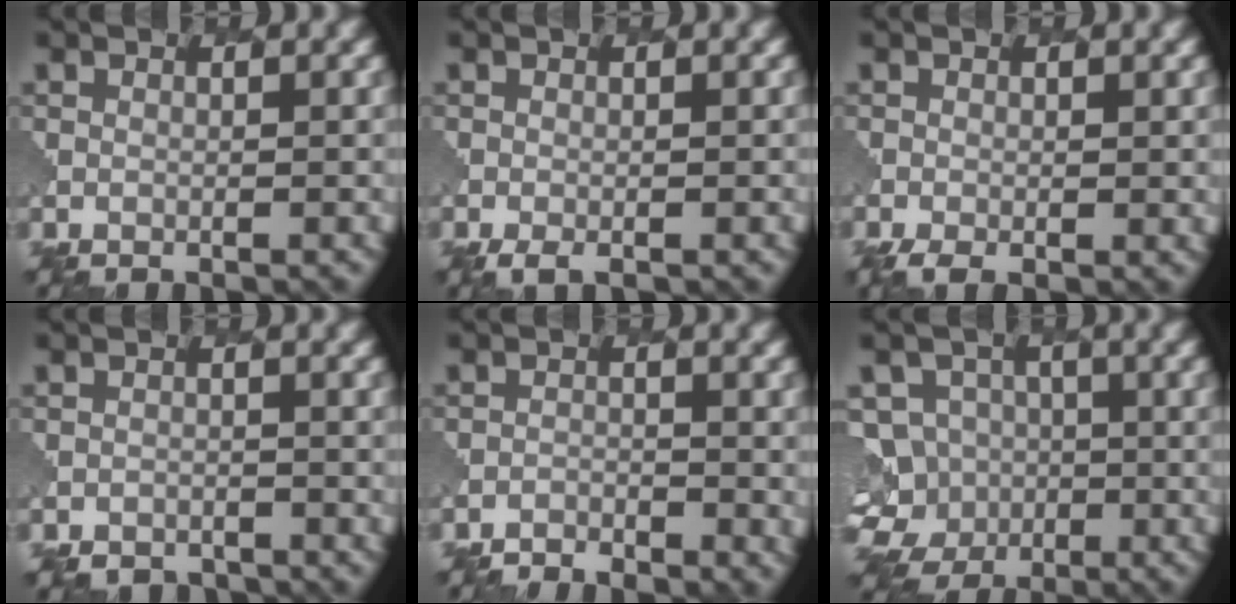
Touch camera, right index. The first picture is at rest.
{"total": 1.9, "force": [-1.2, 0.7, 1.3], "torque": [-0.023, -0.002, -0.018]}
{"total": 2.9, "force": [-1.2, 1.3, 2.4], "torque": [-0.038, -0.003, -0.019]}
{"total": 2.1, "force": [-1.8, 1.0, -0.1], "torque": [0.000, -0.003, -0.030]}
{"total": 2.5, "force": [-2.2, 0.9, 0.8], "torque": [-0.022, 0.000, -0.037]}
{"total": 7.0, "force": [-2.3, 6.4, 1.4], "torque": [-0.018, 0.006, -0.059]}